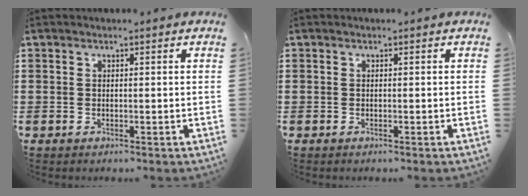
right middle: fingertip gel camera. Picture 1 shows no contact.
{"total": 0.0}